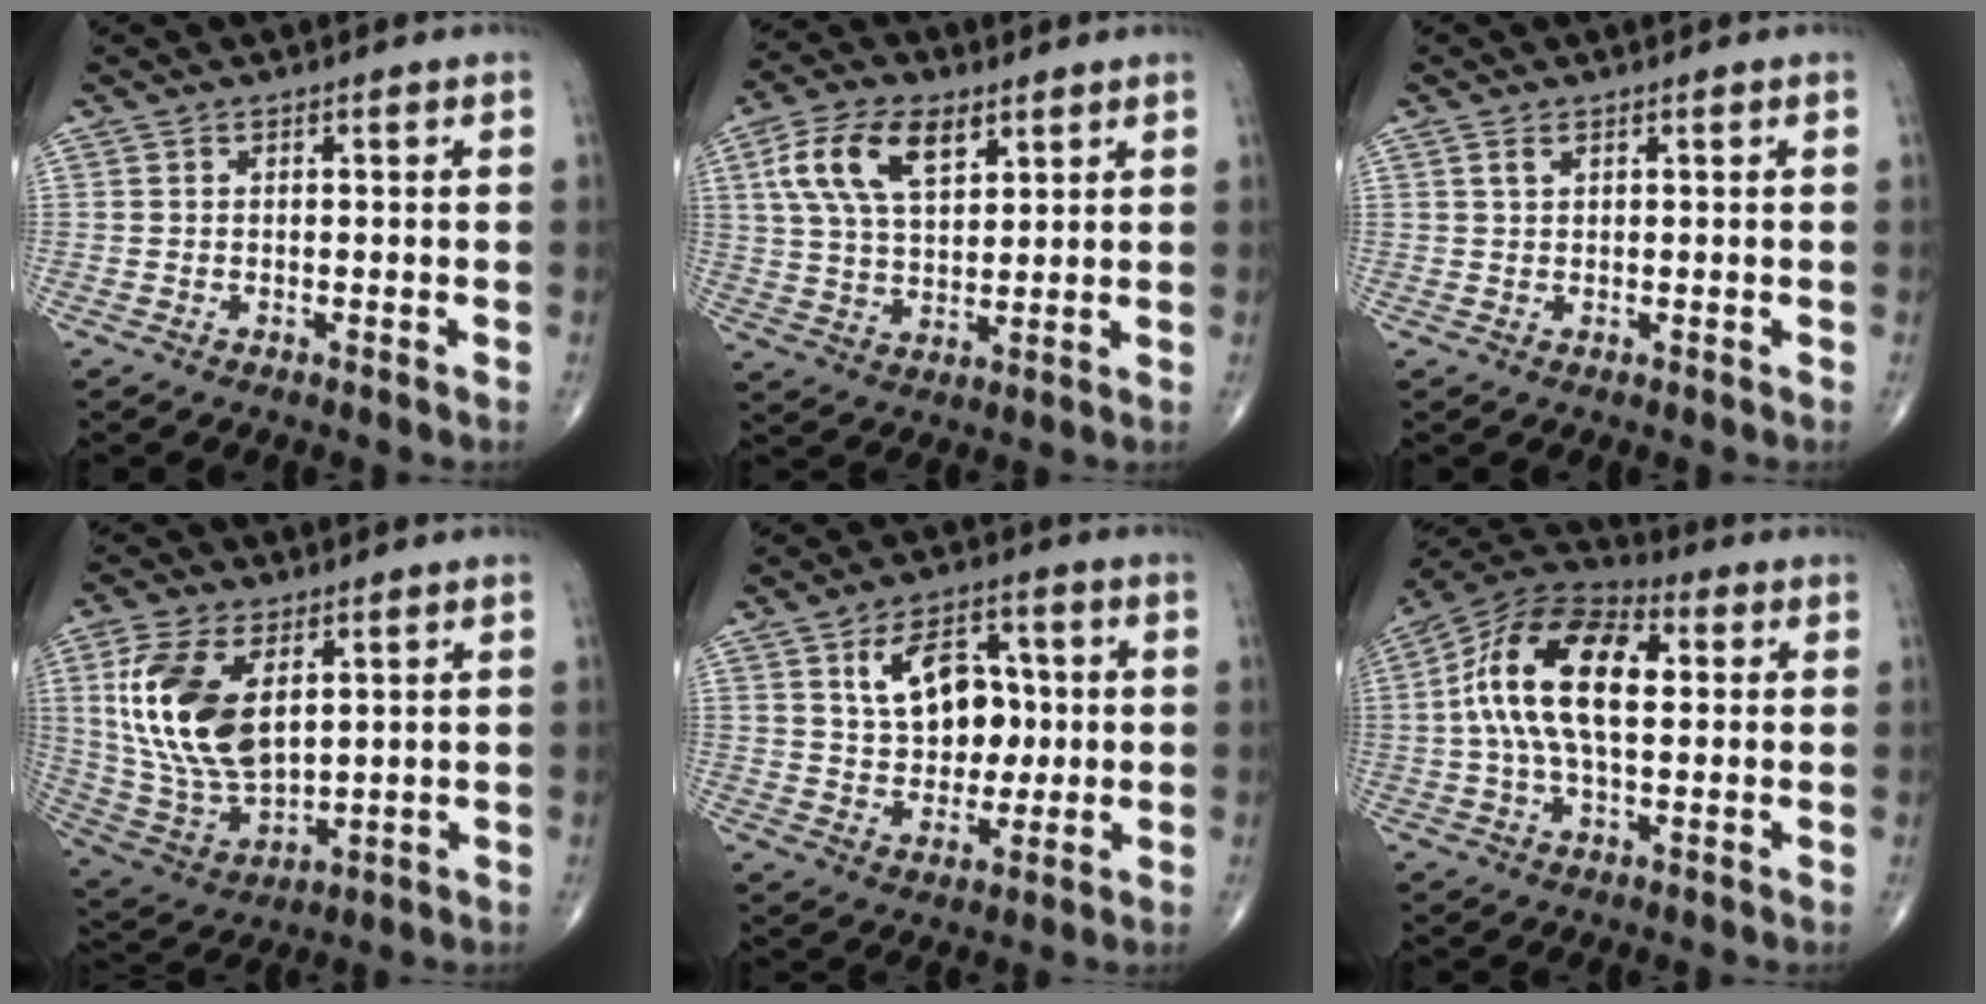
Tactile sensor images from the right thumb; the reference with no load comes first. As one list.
[{"total": 12.8, "force": [5.5, 6.9, 9.3], "torque": [-0.168, -0.007, 0.105]}, {"total": 1.5, "force": [0.8, 0.8, 1.0], "torque": [-0.022, 0.004, 0.019]}, {"total": 17.4, "force": [4.6, 9.7, 13.7], "torque": [-0.269, -0.020, 0.100]}, {"total": 12.4, "force": [2.5, 8.5, 8.7], "torque": [-0.099, 0.001, 0.045]}, {"total": 17.5, "force": [2.4, 9.2, 14.7], "torque": [-0.274, 0.028, 0.035]}]